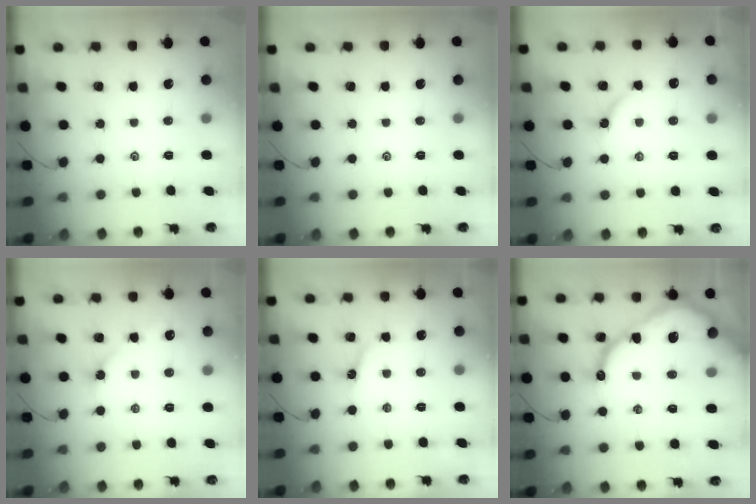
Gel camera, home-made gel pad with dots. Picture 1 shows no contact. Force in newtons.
{"total": 0.0}
{"total": 5.6, "press": 5.5, "slide": 0.8}
{"total": 2.9, "press": 2.9, "slide": 0.6}
{"total": 3.6, "press": 3.6, "slide": 0.4}
{"total": 13.9, "press": 13.8, "slide": 1.3}